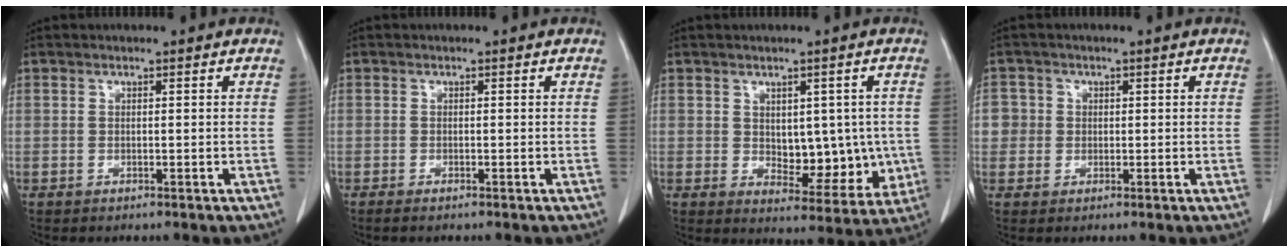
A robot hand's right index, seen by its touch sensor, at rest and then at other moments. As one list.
[{"total": 0.8, "force": [-0.7, 0.0, 0.5], "torque": [-0.012, -0.002, -0.011]}, {"total": 9.1, "force": [-0.1, 5.4, 7.3], "torque": [-0.075, 0.004, 0.017]}, {"total": 3.2, "force": [0.2, 3.2, 0.0], "torque": [0.017, 0.009, 0.002]}]